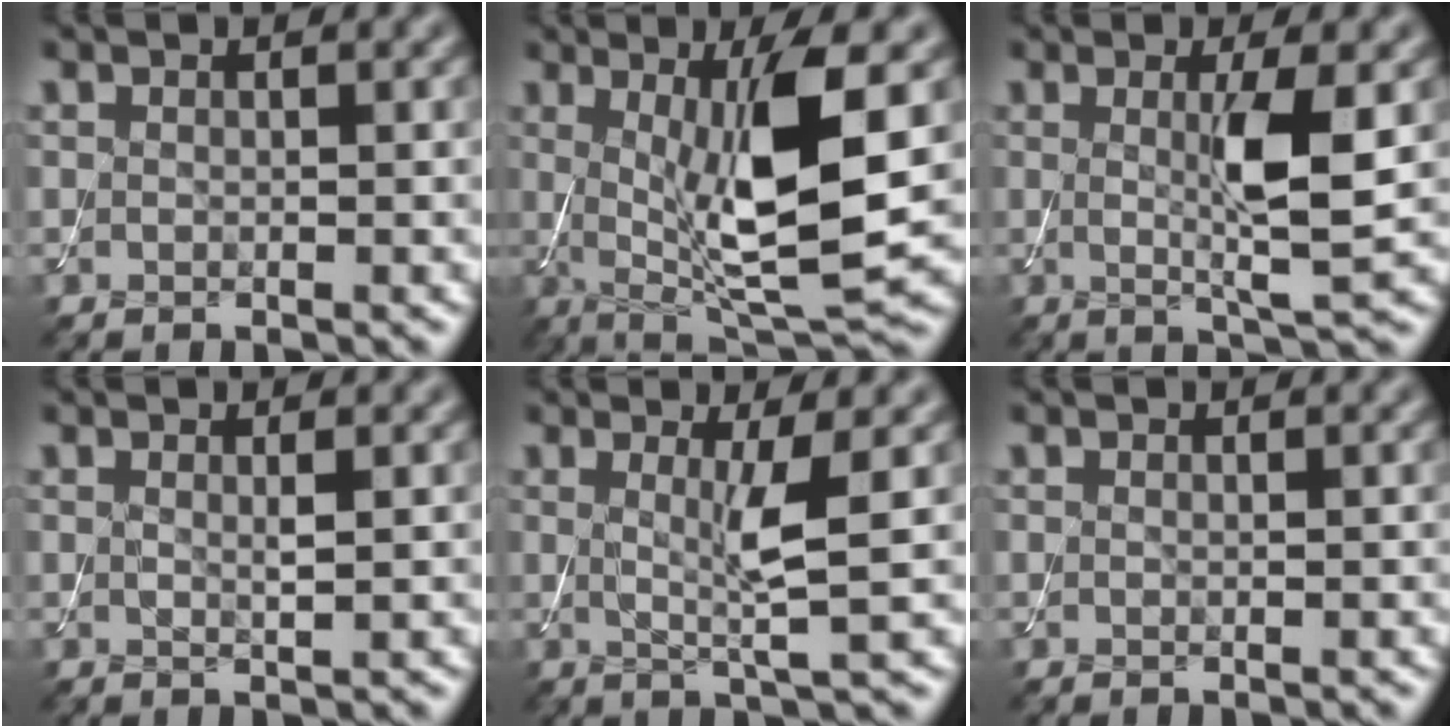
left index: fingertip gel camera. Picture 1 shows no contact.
{"total": 10.2, "force": [0.8, 2.5, 9.9], "torque": [-0.161, -0.013, 0.025]}
{"total": 4.9, "force": [0.3, 0.7, 4.8], "torque": [-0.085, -0.009, 0.007]}
{"total": 1.1, "force": [0.3, 0.2, 1.0], "torque": [-0.015, -0.001, 0.003]}
{"total": 3.5, "force": [0.5, 0.3, 3.4], "torque": [-0.063, -0.011, 0.008]}
{"total": 0.0}